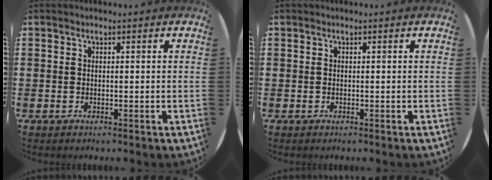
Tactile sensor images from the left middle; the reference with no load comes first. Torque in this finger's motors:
{"motor_torque": [0.01, 0.00, 0.00, 0.00]}